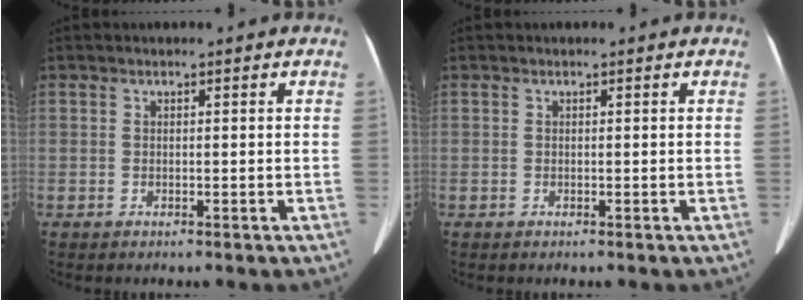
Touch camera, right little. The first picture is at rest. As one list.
[{"total": 0.0}]